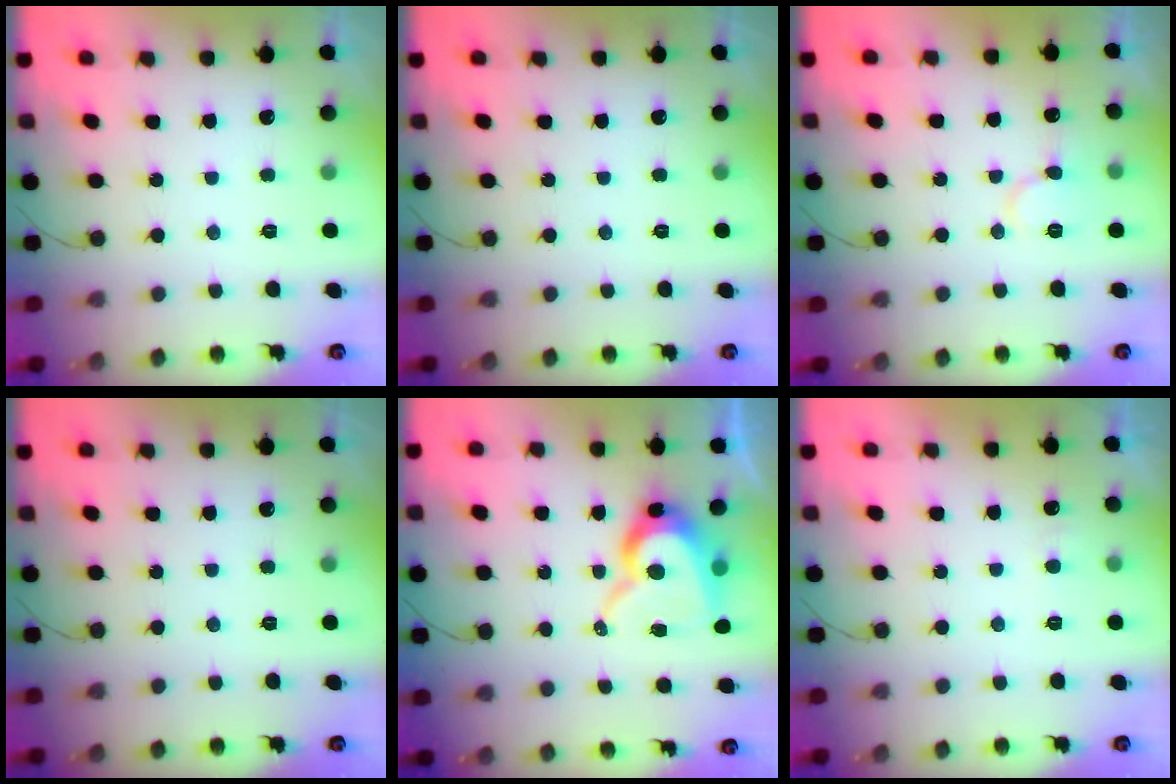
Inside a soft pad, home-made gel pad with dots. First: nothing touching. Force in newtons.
{"total": 0.0}
{"total": 8.5, "press": 8.3, "slide": 1.9}
{"total": 0.0}
{"total": 12.7, "press": 12.7, "slide": 0.9}
{"total": 4.3, "press": 4.3, "slide": 0.5}